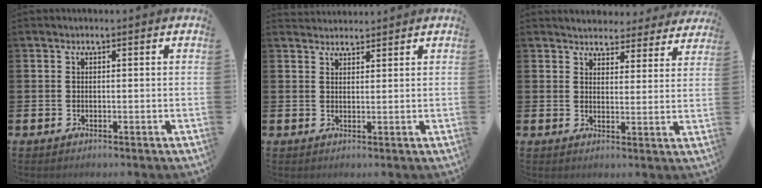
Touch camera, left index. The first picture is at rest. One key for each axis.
{"total": 2.3, "fx": 2.3, "fy": 0.5, "fz": -0.1, "tx": 0.010, "ty": -0.012, "tz": 0.040}
{"total": 3.9, "fx": 3.8, "fy": 1.0, "fz": -0.1, "tx": 0.000, "ty": -0.030, "tz": 0.063}